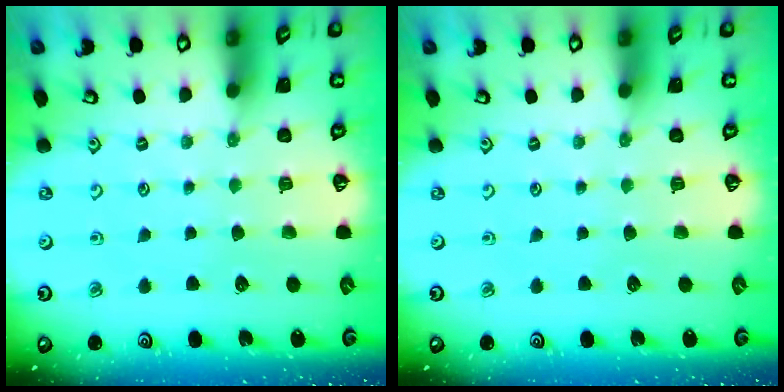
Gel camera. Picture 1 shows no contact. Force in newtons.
{"total": 0.0}